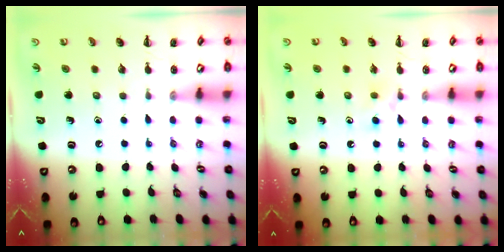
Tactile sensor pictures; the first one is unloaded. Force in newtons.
{"total": 2.9, "press": 2.7, "slide": 1.1}